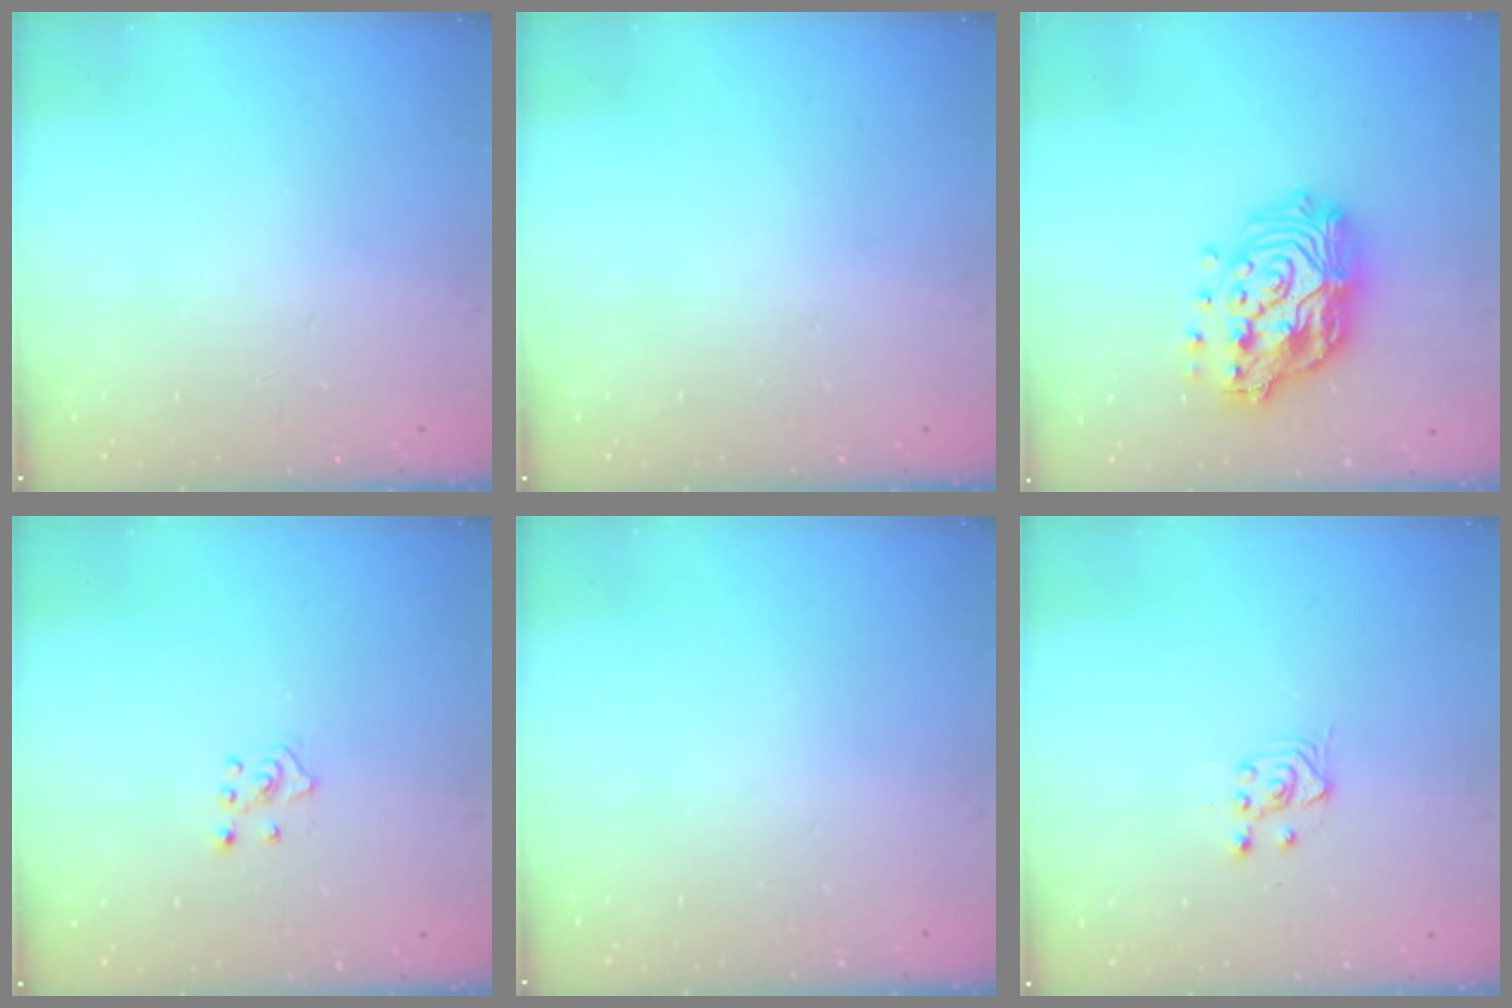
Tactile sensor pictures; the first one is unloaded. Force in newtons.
{"total": 0.0}
{"total": 20.2, "press": 20.1, "slide": 2.1}
{"total": 4.1, "press": 4.1, "slide": 0.5}
{"total": 0.0}
{"total": 3.3, "press": 3.0, "slide": 1.4}